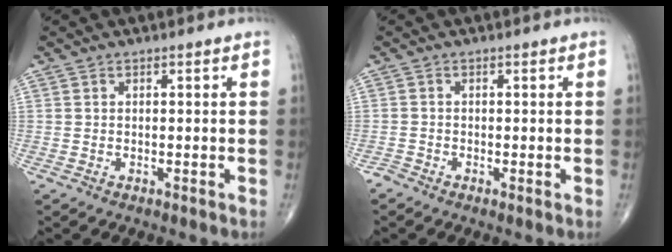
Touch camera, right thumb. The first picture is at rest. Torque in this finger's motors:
{"motor_torque": [0.32, 0.10, -0.12, -0.60, 0.08]}